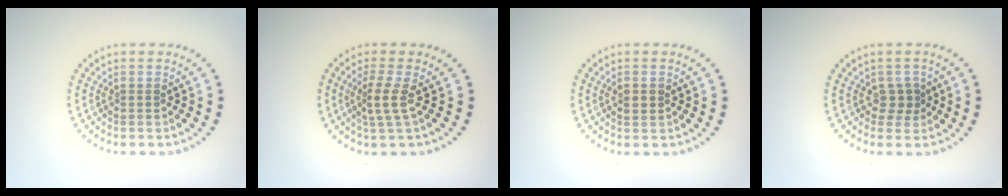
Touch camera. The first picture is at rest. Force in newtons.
{"total": 2.3, "press": 1.6, "slide": 1.6}
{"total": 1.1, "press": 1.1, "slide": 0.1}
{"total": 1.6, "press": 1.3, "slide": 0.9}